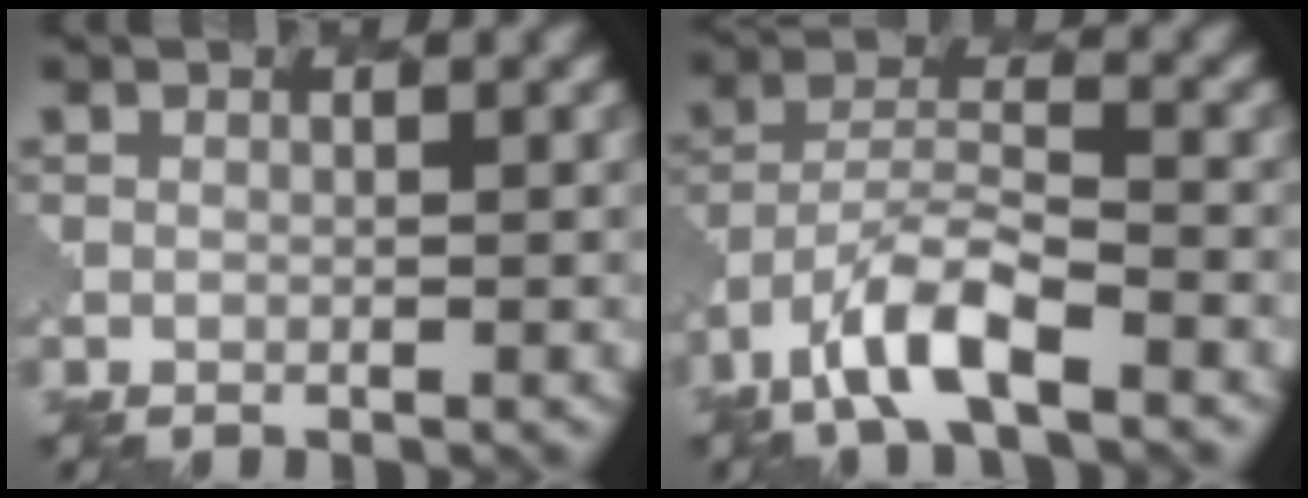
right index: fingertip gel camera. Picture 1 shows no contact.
{"total": 6.4, "force": [-4.2, 2.0, 4.3], "torque": [-0.080, 0.003, -0.082]}